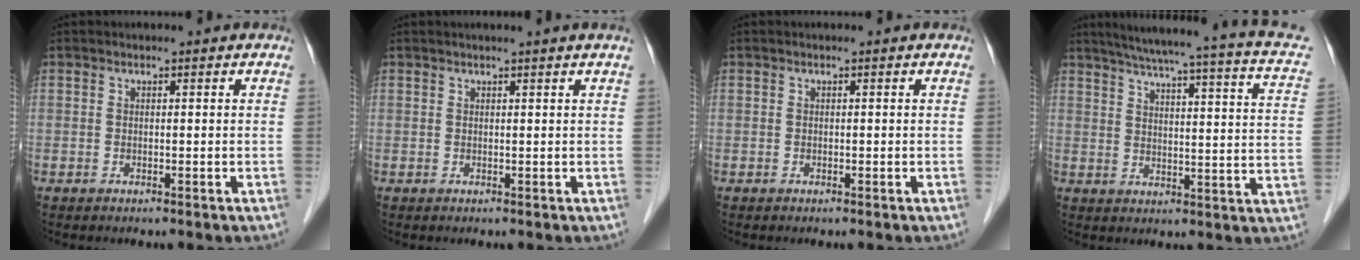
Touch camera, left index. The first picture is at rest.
{"total": 1.2, "force": [0.8, -0.5, 0.7], "torque": [-0.015, -0.002, 0.022]}
{"total": 0.0}
{"total": 20.7, "force": [15.6, 1.7, 13.5], "torque": [-0.198, -0.002, 0.178]}